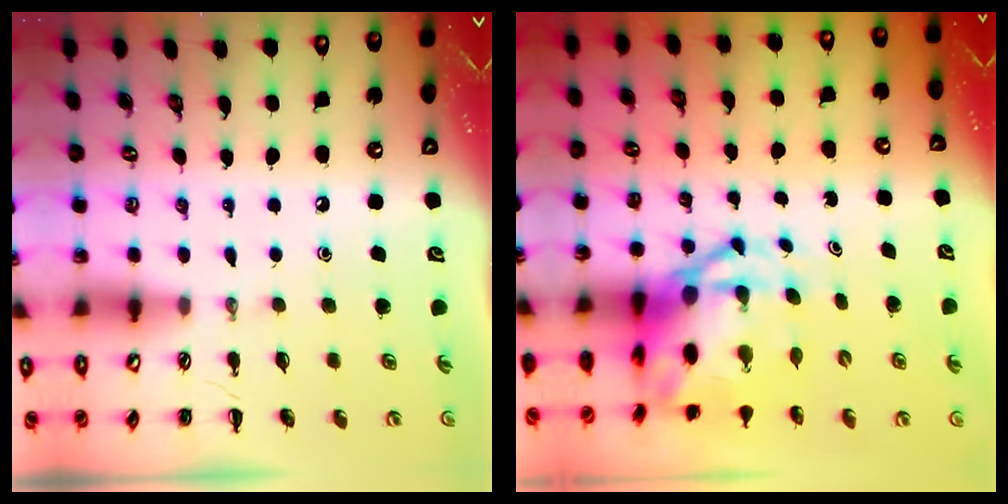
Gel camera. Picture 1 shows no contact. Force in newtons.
{"total": 8.8, "press": 8.4, "slide": 2.4}